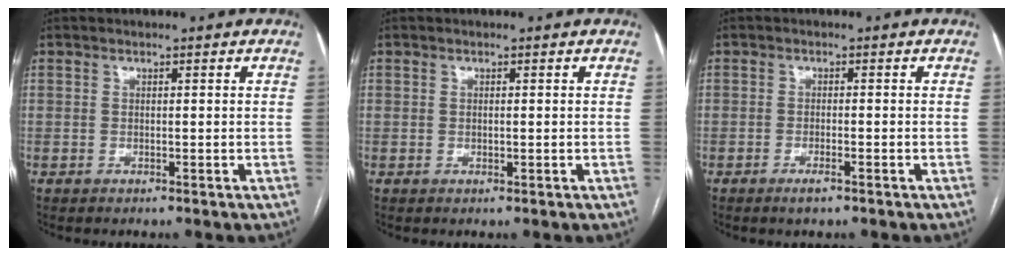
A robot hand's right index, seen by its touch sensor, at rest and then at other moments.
{"total": 0.6, "force": [0.0, 0.2, 0.5], "torque": [-0.011, -0.002, 0.002]}
{"total": 2.4, "force": [-1.6, 0.3, 1.8], "torque": [-0.034, -0.002, -0.027]}